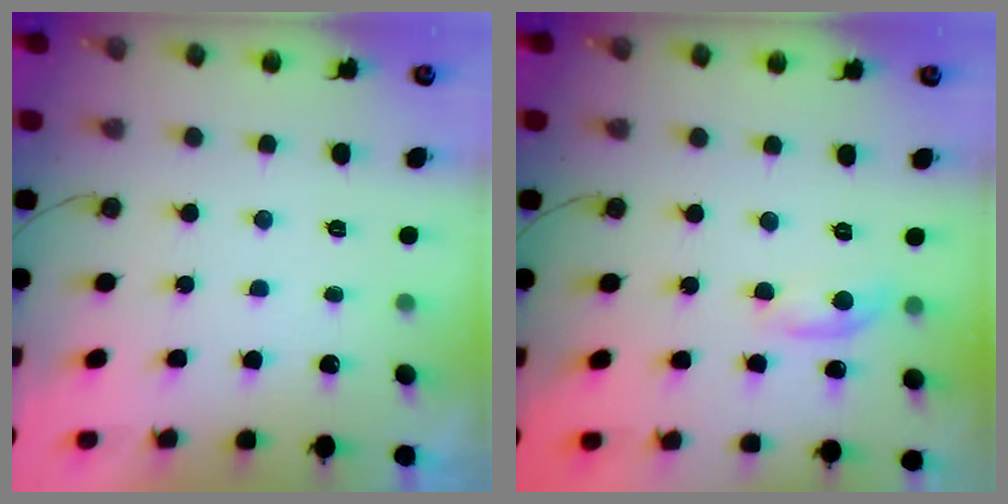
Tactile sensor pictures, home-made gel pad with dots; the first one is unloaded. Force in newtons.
{"total": 5.5, "press": 5.5, "slide": 0.4}